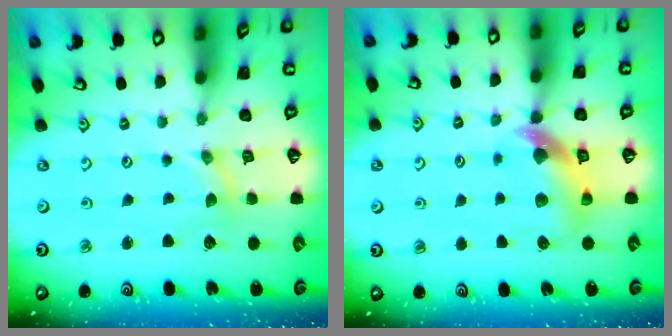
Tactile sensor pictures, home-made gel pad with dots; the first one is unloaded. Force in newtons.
{"total": 9.9, "press": 9.8, "slide": 1.6}